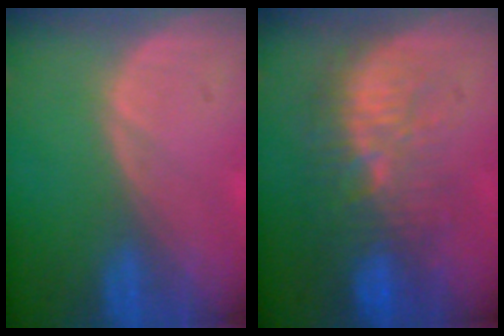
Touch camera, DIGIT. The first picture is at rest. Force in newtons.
{"total": 10.1, "press": 9.2, "slide": 4.2}